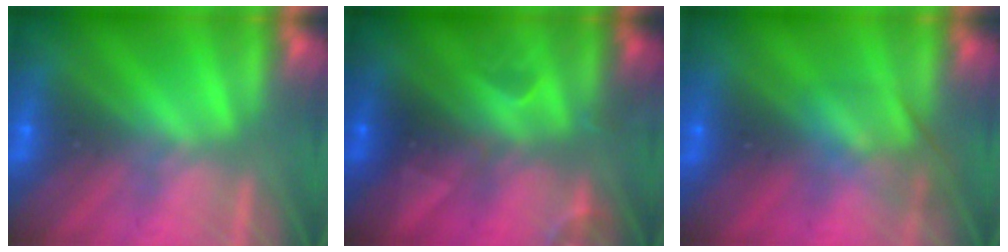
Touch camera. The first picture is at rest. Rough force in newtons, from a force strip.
{"total": 2.4}
{"total": 2.4}